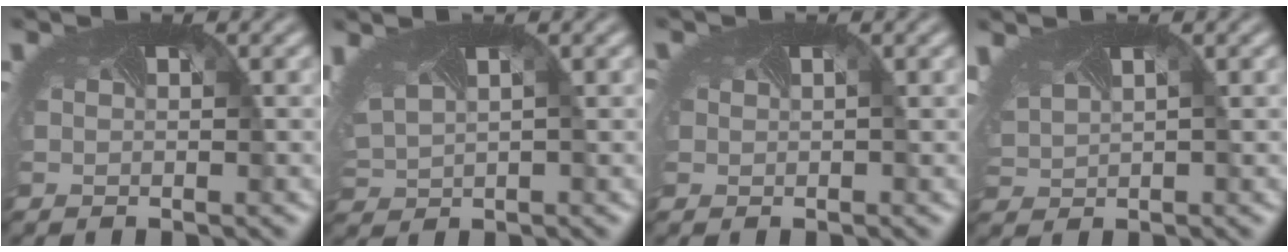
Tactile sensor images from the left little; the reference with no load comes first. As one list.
[{"total": 5.9, "force": [2.2, 3.4, 4.3], "torque": [-0.125, 0.020, 0.054]}, {"total": 2.0, "force": [0.4, 1.4, 1.3], "torque": [-0.033, 0.003, 0.009]}, {"total": 5.3, "force": [2.3, 3.0, 3.8], "torque": [-0.109, 0.018, 0.050]}]